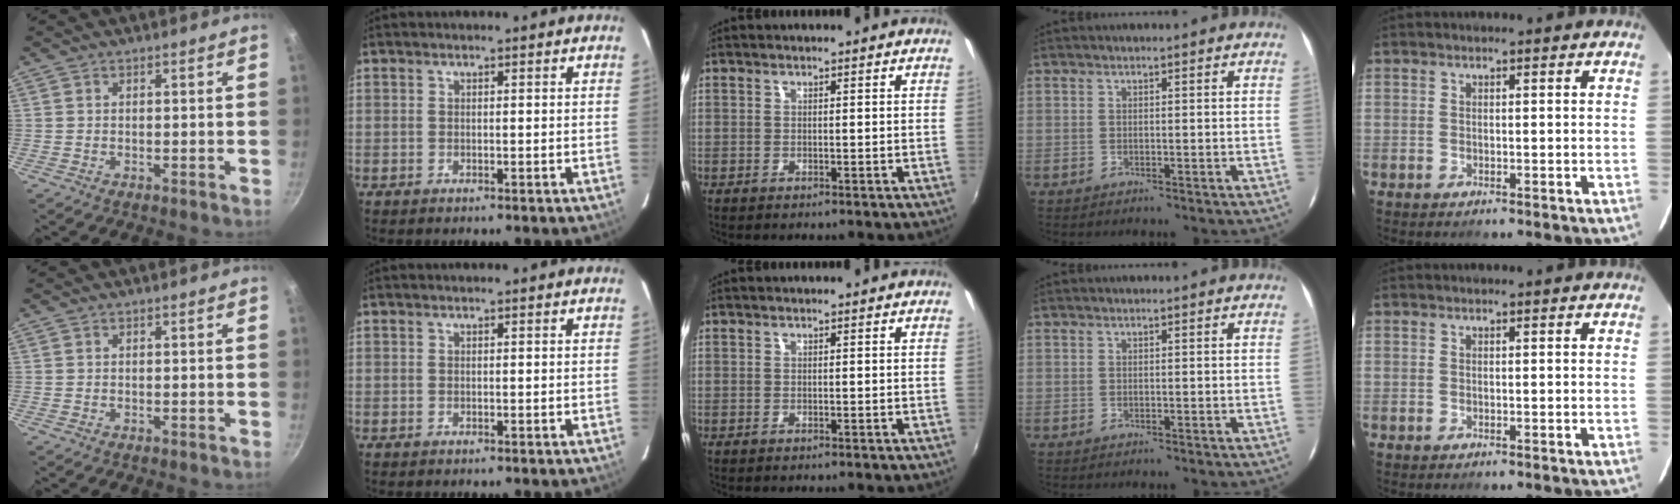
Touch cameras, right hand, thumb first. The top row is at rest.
{}